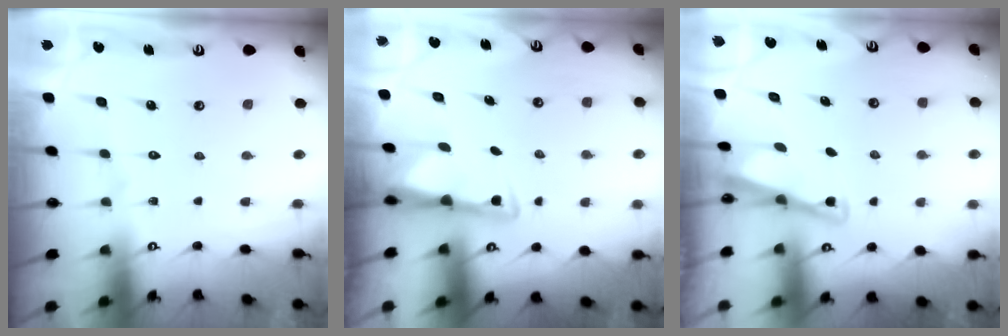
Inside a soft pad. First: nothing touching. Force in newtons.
{"total": 2.9, "press": 2.9, "slide": 0.6}
{"total": 2.8, "press": 2.8, "slide": 0.4}